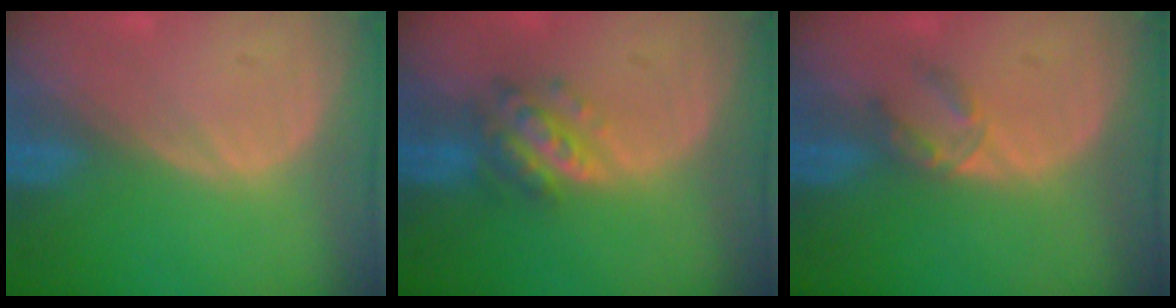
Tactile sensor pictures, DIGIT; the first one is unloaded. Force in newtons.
{"total": 5.9, "press": 5.3, "slide": 2.7}
{"total": 2.9, "press": 2.7, "slide": 1.0}